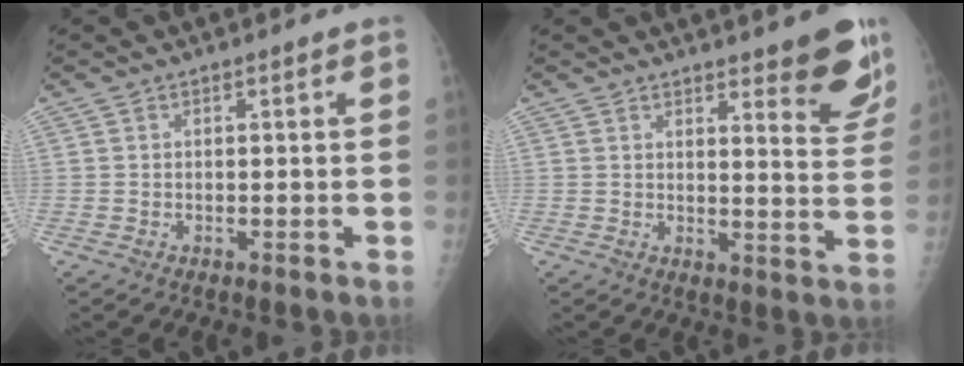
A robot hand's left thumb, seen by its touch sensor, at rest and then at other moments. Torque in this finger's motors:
{"motor_torque": [-0.12, 0.36, -0.05, -0.20, 0.07]}